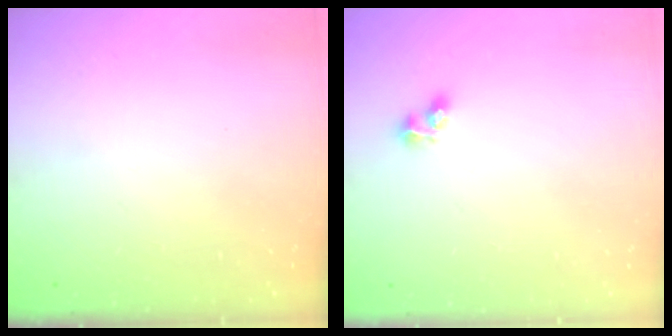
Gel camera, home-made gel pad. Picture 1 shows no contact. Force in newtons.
{"total": 2.7, "press": 2.5, "slide": 1.0}